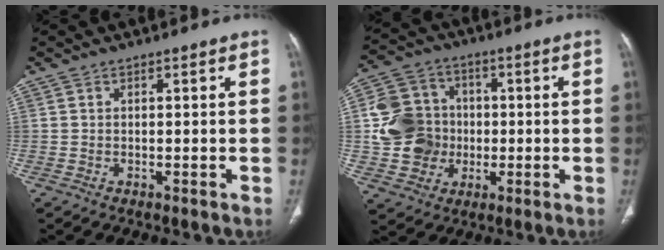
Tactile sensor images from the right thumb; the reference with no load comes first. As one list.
[{"total": 13.8, "force": [-0.5, 12.3, 6.4], "torque": [-0.102, 0.019, -0.006]}]